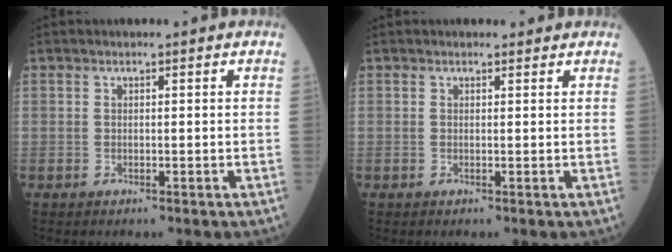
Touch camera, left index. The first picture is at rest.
{"total": 1.0, "force": [0.8, 0.5, 0.0], "torque": [-0.005, 0.002, 0.008]}